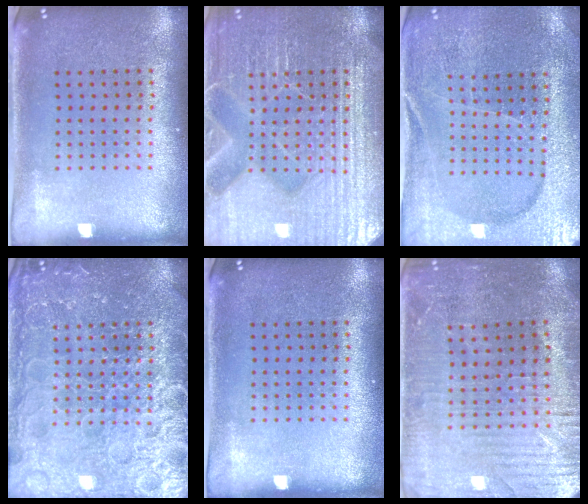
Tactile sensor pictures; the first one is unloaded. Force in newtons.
{"total": 7.5, "press": 7.5, "slide": 1.0}
{"total": 3.0, "press": 3.0, "slide": 0.3}
{"total": 6.9, "press": 6.9, "slide": 0.8}
{"total": 0.0}
{"total": 2.2, "press": 2.2, "slide": 0.5}